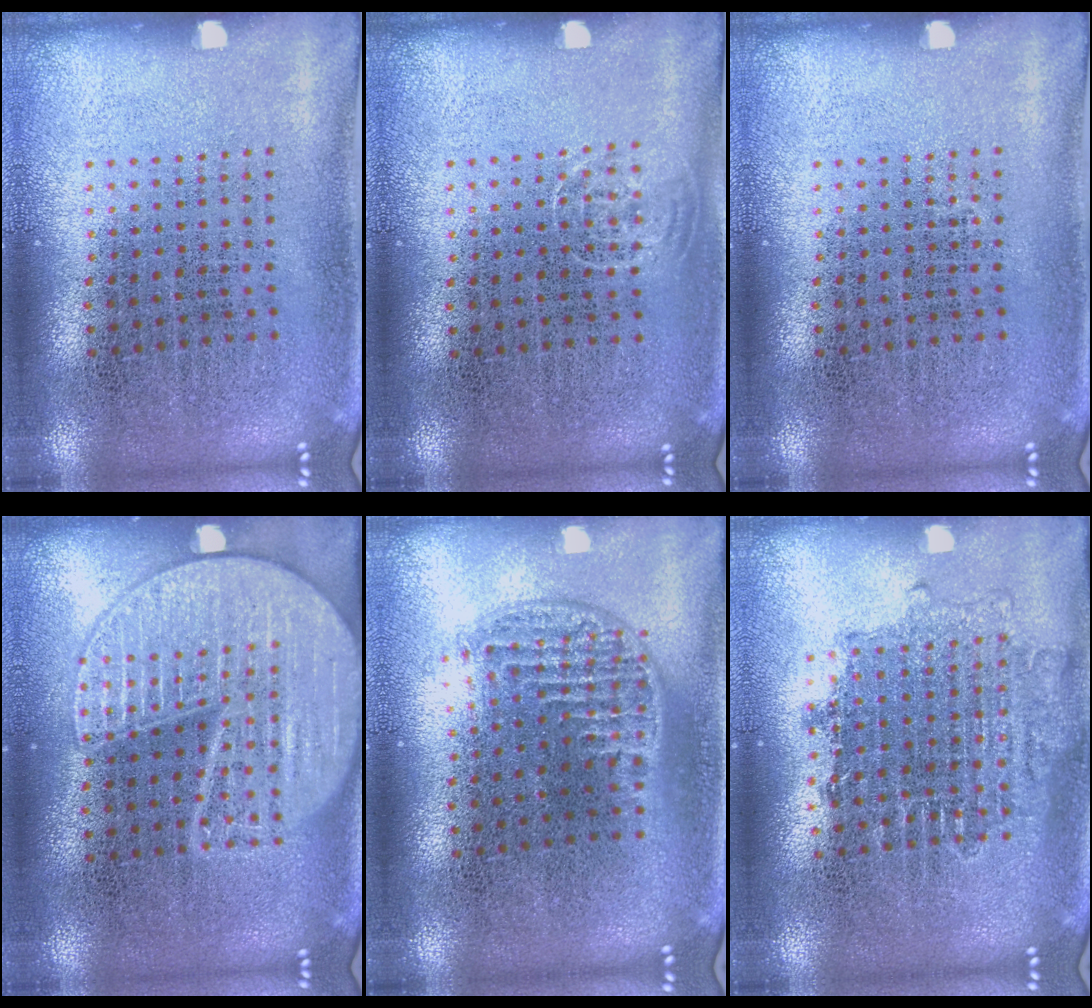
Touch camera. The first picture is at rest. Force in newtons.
{"total": 0.7, "press": 0.5, "slide": 0.4}
{"total": 0.0}
{"total": 3.4, "press": 3.4, "slide": 0.3}
{"total": 1.2, "press": 1.0, "slide": 0.6}
{"total": 1.6, "press": 1.3, "slide": 0.9}